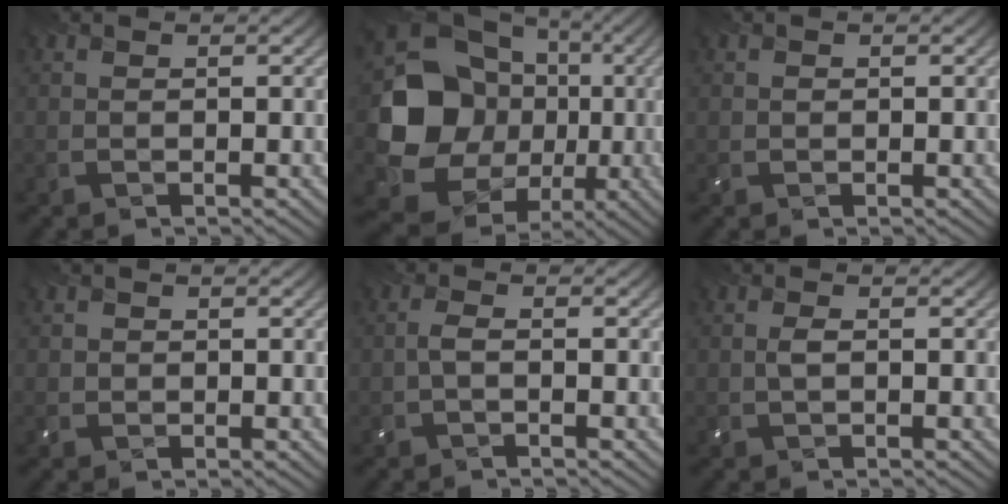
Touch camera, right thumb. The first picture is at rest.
{"total": 17.9, "force": [-0.4, 15.5, 8.9], "torque": [-0.204, -0.029, -0.004]}
{"total": 0.6, "force": [0.0, 0.6, 0.2], "torque": [-0.006, -0.002, 0.000]}
{"total": 1.2, "force": [0.0, 1.2, 0.1], "torque": [-0.001, -0.003, -0.001]}
{"total": 1.5, "force": [-0.5, 0.5, 1.3], "torque": [-0.034, 0.005, -0.013]}
{"total": 1.4, "force": [-0.1, 0.6, 1.3], "torque": [-0.033, 0.004, -0.002]}